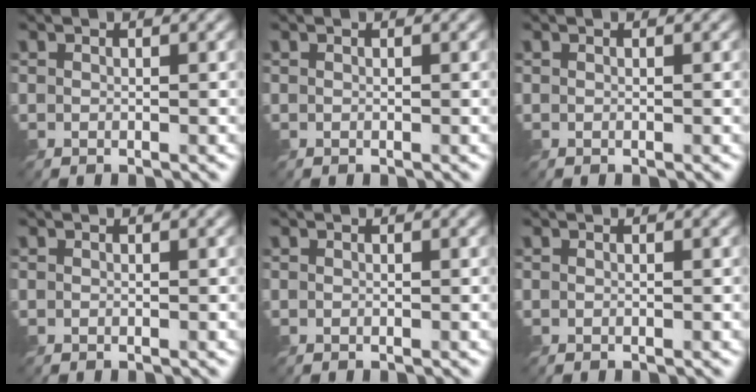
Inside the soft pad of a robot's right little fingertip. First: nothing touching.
{"total": 0.0}
{"total": 0.0}
{"total": 0.0}
{"total": 0.0}
{"total": 0.0}